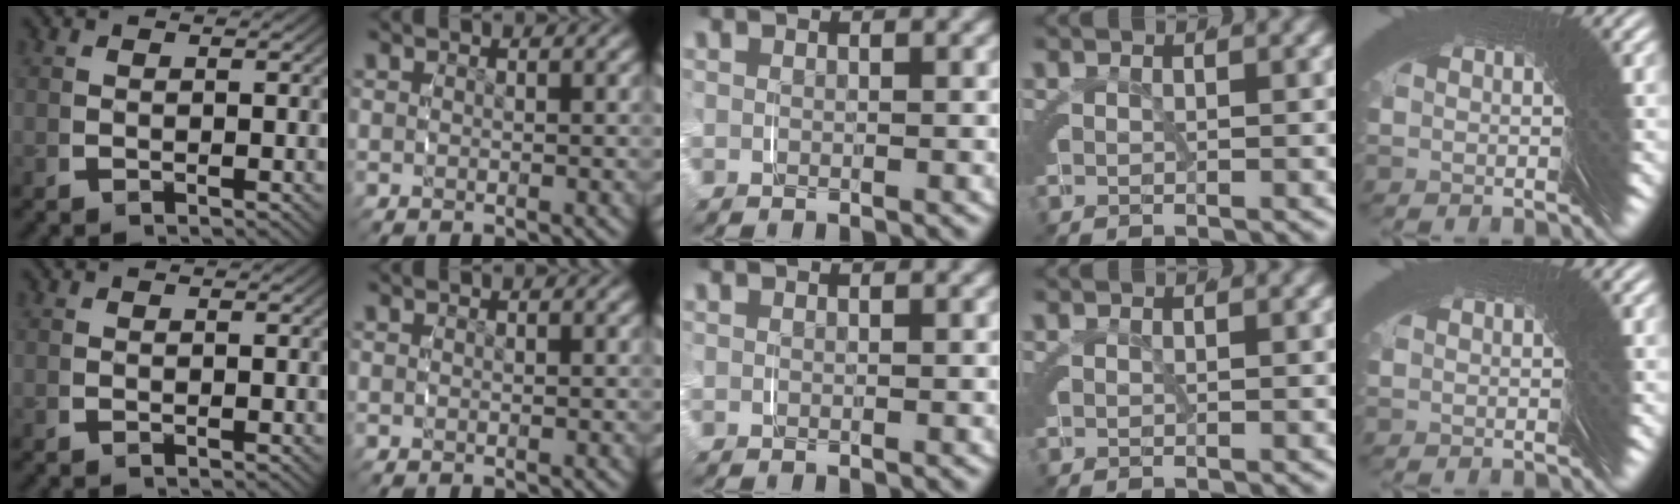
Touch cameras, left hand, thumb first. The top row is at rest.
{}